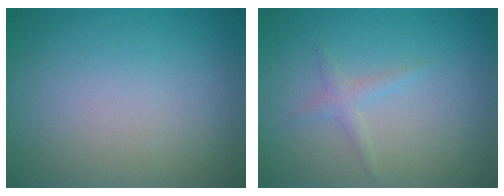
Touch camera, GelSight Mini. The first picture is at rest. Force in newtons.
{"total": 1.2, "press": 1.2, "slide": 0.1}